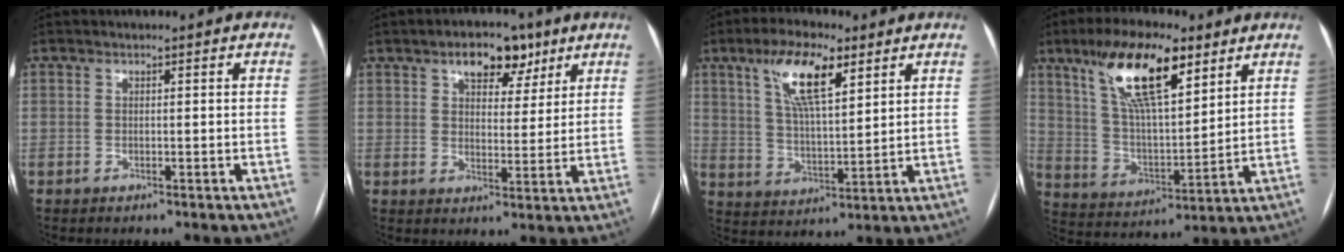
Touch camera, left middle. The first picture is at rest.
{"total": 7.5, "force": [4.6, 4.0, 4.4], "torque": [-0.058, 0.016, 0.068]}
{"total": 10.8, "force": [5.8, 3.0, 8.6], "torque": [-0.165, 0.010, 0.108]}
{"total": 15.8, "force": [9.2, 4.7, 12.0], "torque": [-0.225, 0.016, 0.173]}